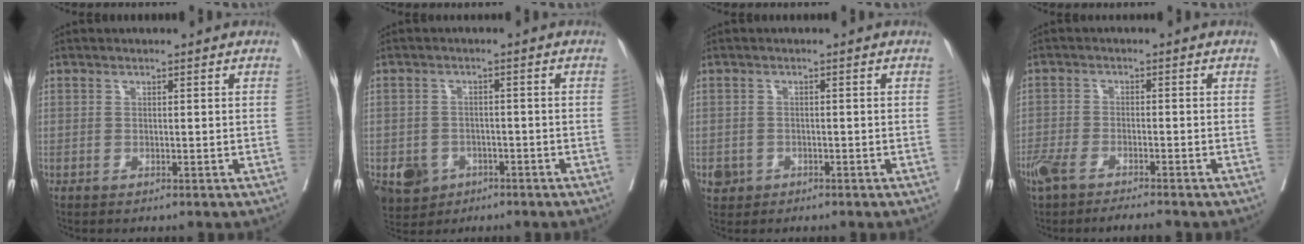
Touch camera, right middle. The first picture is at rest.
{"total": 5.5, "force": [-2.8, 4.4, 1.6], "torque": [-0.028, 0.003, -0.037]}
{"total": 2.1, "force": [-1.0, 1.9, 0.4], "torque": [-0.005, 0.006, -0.013]}
{"total": 6.7, "force": [-5.5, 1.4, 3.7], "torque": [-0.069, -0.005, -0.097]}